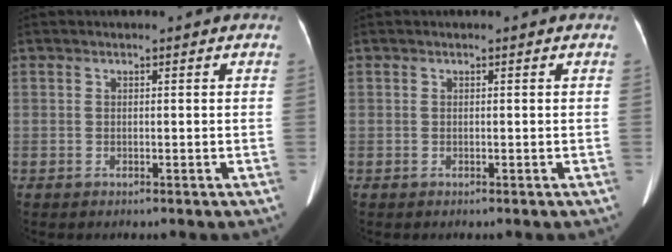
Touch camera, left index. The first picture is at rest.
{"total": 0.0}